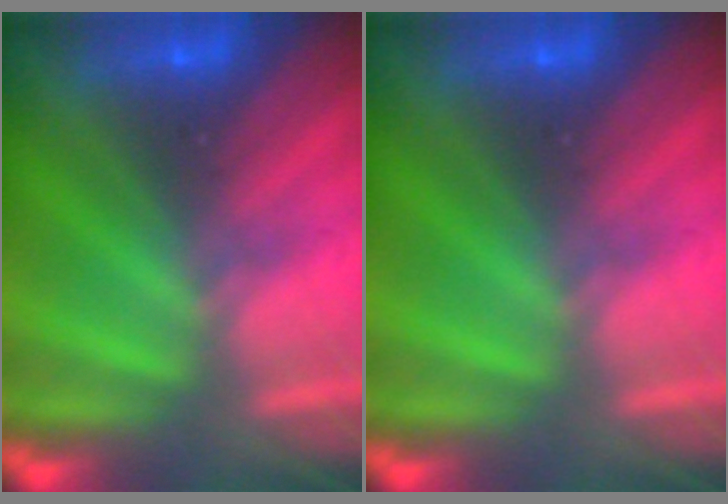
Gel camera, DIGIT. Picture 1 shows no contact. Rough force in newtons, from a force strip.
{"total": 0.0}